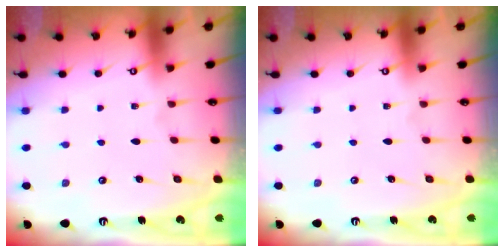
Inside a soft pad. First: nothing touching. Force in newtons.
{"total": 0.0}